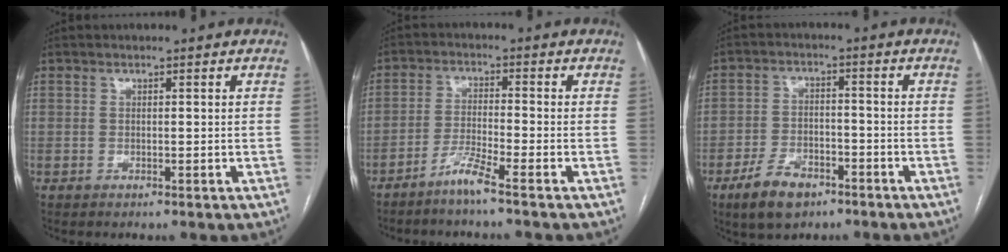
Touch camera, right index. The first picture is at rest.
{"total": 4.3, "force": [-3.4, -0.8, 2.5], "torque": [-0.055, -0.012, -0.075]}
{"total": 7.4, "force": [-4.8, 3.9, 4.1], "torque": [-0.084, 0.000, -0.080]}